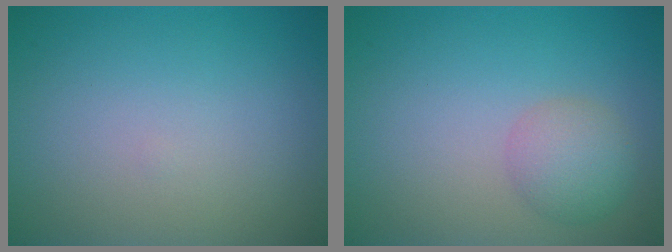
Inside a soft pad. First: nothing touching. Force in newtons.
{"total": 2.8, "press": 2.8, "slide": 0.1}